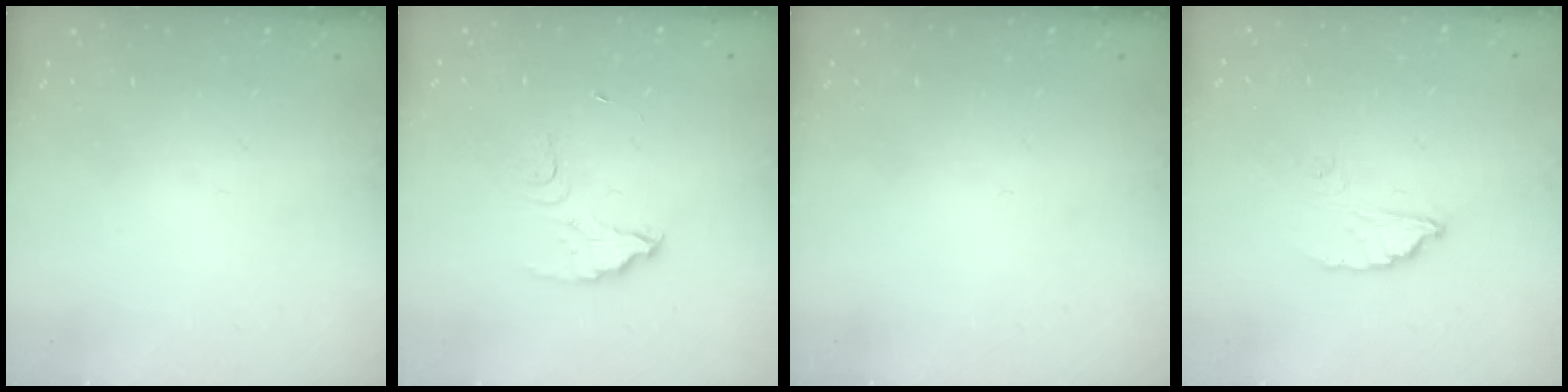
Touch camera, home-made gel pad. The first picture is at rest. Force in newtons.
{"total": 3.1, "press": 3.1, "slide": 0.3}
{"total": 0.0}
{"total": 4.4, "press": 4.4, "slide": 0.1}